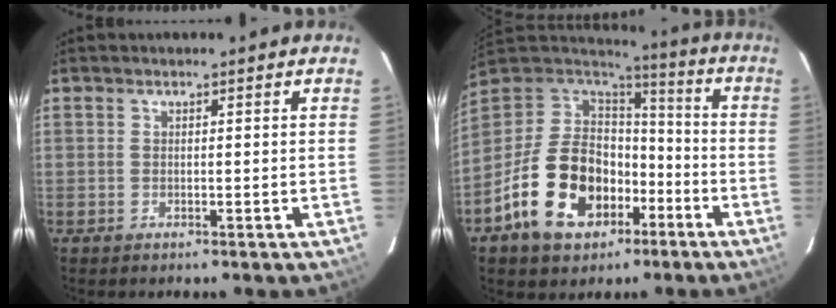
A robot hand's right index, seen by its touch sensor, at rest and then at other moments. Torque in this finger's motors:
{"motor_torque": [1.76, -0.38, 1.05, 0.17]}